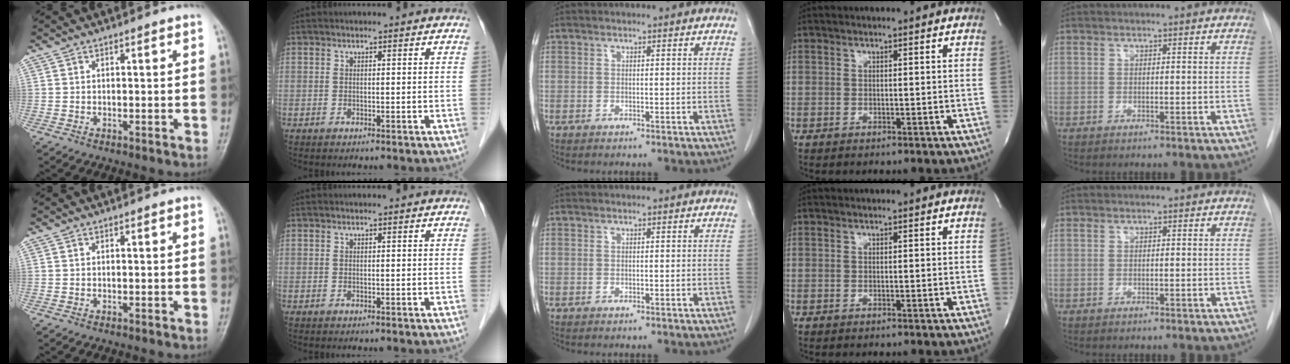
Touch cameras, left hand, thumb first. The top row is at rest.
{}